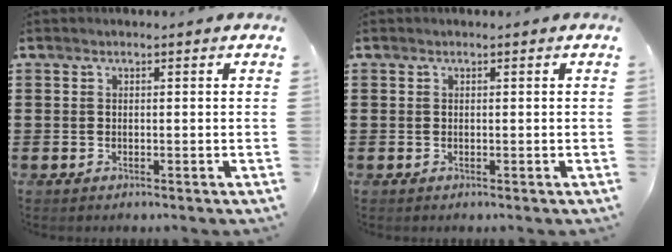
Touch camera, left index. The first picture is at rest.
{"total": 0.0}